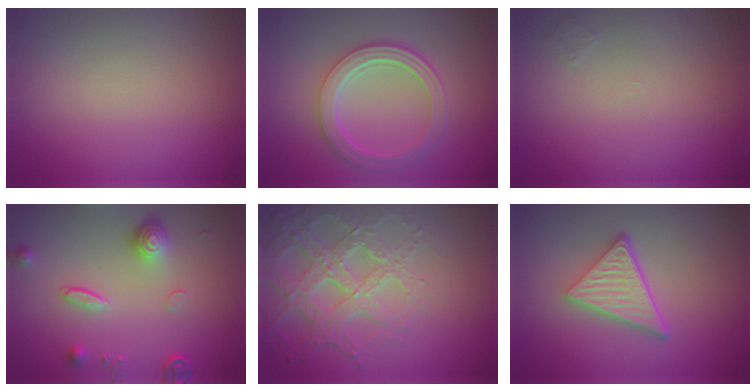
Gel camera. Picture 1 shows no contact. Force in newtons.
{"total": 4.9, "press": 3.8, "slide": 3.0}
{"total": 0.7, "press": 0.7, "slide": 0.0}
{"total": 3.9, "press": 3.1, "slide": 2.4}
{"total": 6.2, "press": 4.8, "slide": 3.8}
{"total": 4.9, "press": 3.7, "slide": 3.2}